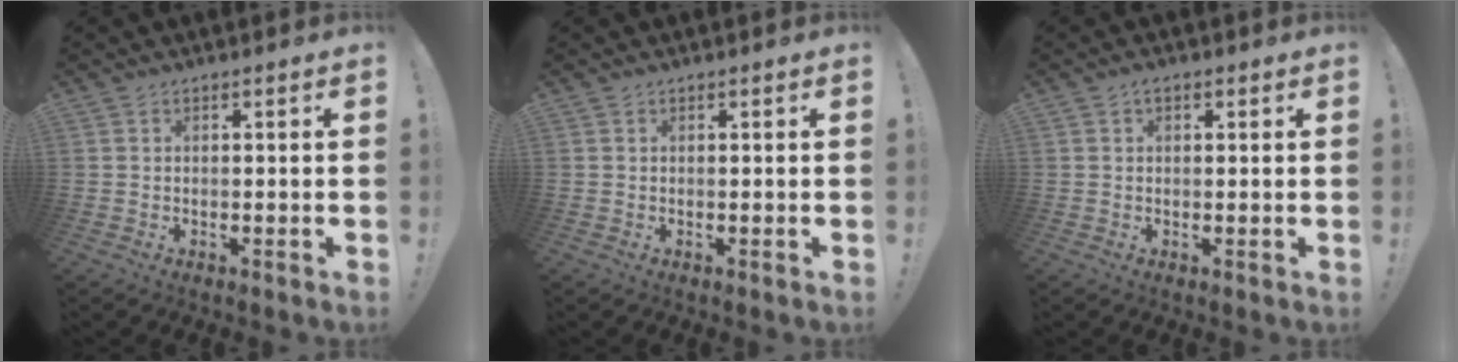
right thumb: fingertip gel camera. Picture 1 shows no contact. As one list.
[{"total": 0.0}, {"total": 1.7, "force": [0.7, 1.1, 1.1], "torque": [-0.019, 0.002, 0.011]}]